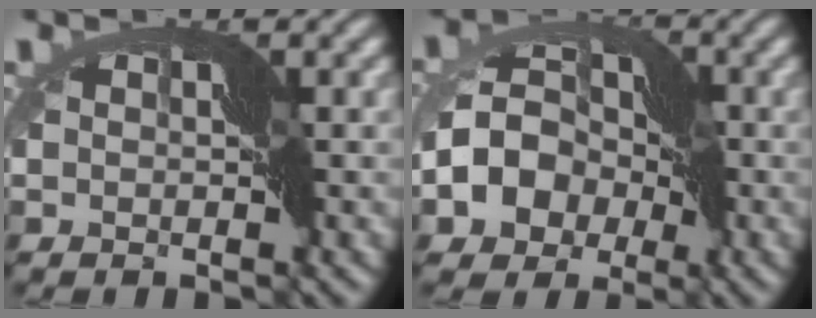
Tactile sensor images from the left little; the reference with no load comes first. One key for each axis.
{"total": 6.2, "fx": -1.3, "fy": 4.6, "fz": 3.9, "tx": -0.078, "ty": -0.003, "tz": -0.041}